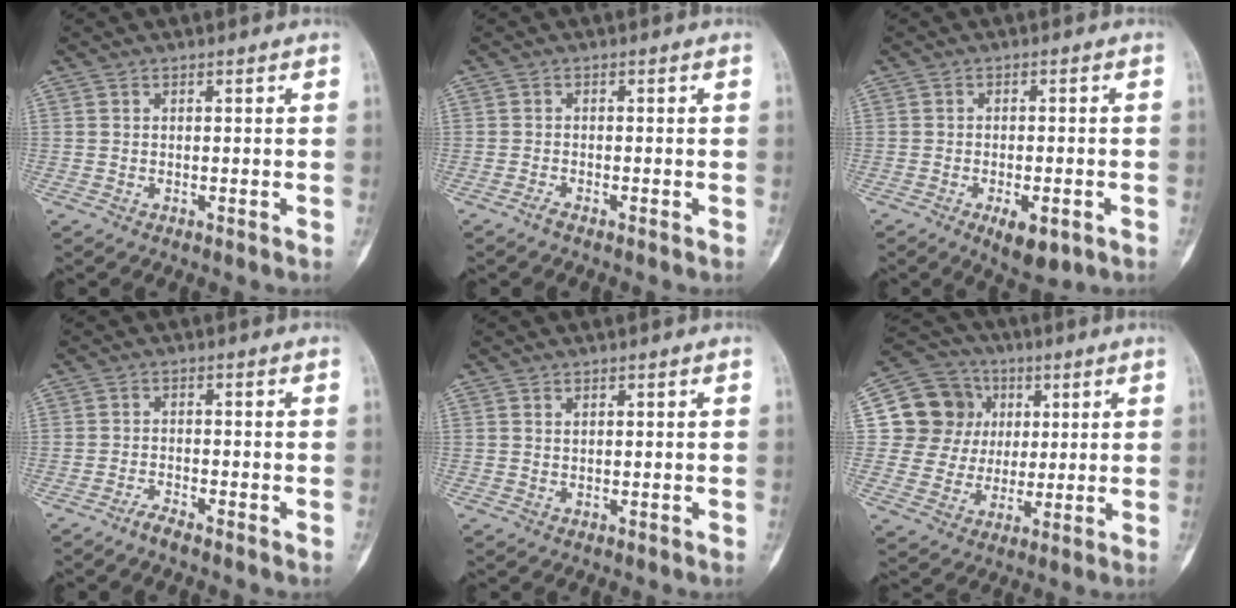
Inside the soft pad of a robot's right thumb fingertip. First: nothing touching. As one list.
[{"total": 1.0, "force": [-0.9, 0.0, 0.4], "torque": [-0.014, 0.000, -0.021]}, {"total": 6.1, "force": [-2.7, 2.5, 4.8], "torque": [-0.067, 0.003, -0.031]}, {"total": 2.1, "force": [-1.8, 0.0, 0.9], "torque": [-0.026, 0.005, -0.039]}, {"total": 0.5, "force": [0.4, 0.2, 0.2], "torque": [0.005, -0.001, 0.006]}, {"total": 13.6, "force": [3.3, 12.7, 3.5], "torque": [-0.021, 0.013, 0.061]}]